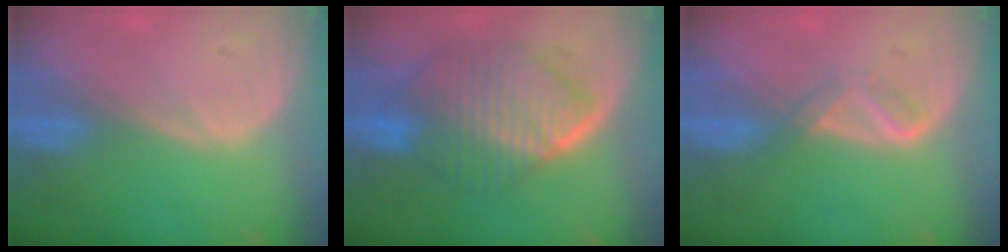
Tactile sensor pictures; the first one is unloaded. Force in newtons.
{"total": 10.3, "press": 10.2, "slide": 0.9}
{"total": 2.4, "press": 2.4, "slide": 0.7}